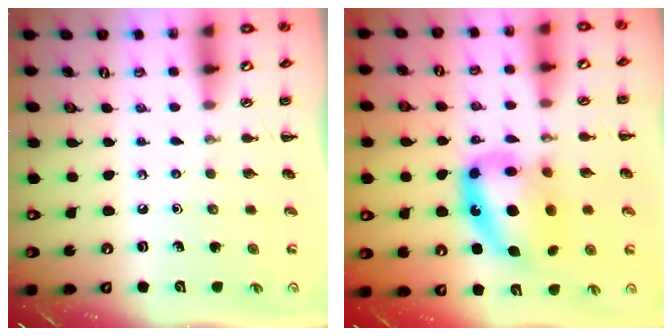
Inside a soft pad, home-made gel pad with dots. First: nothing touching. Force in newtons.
{"total": 14.5, "press": 14.1, "slide": 3.6}